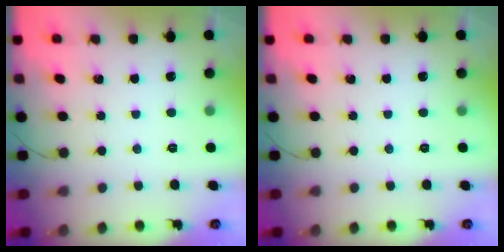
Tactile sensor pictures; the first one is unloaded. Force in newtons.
{"total": 0.0}